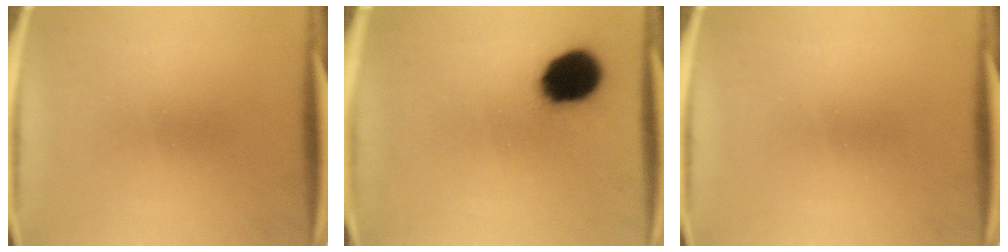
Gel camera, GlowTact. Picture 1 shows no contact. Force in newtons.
{"total": 13.7}
{"total": 0.0}